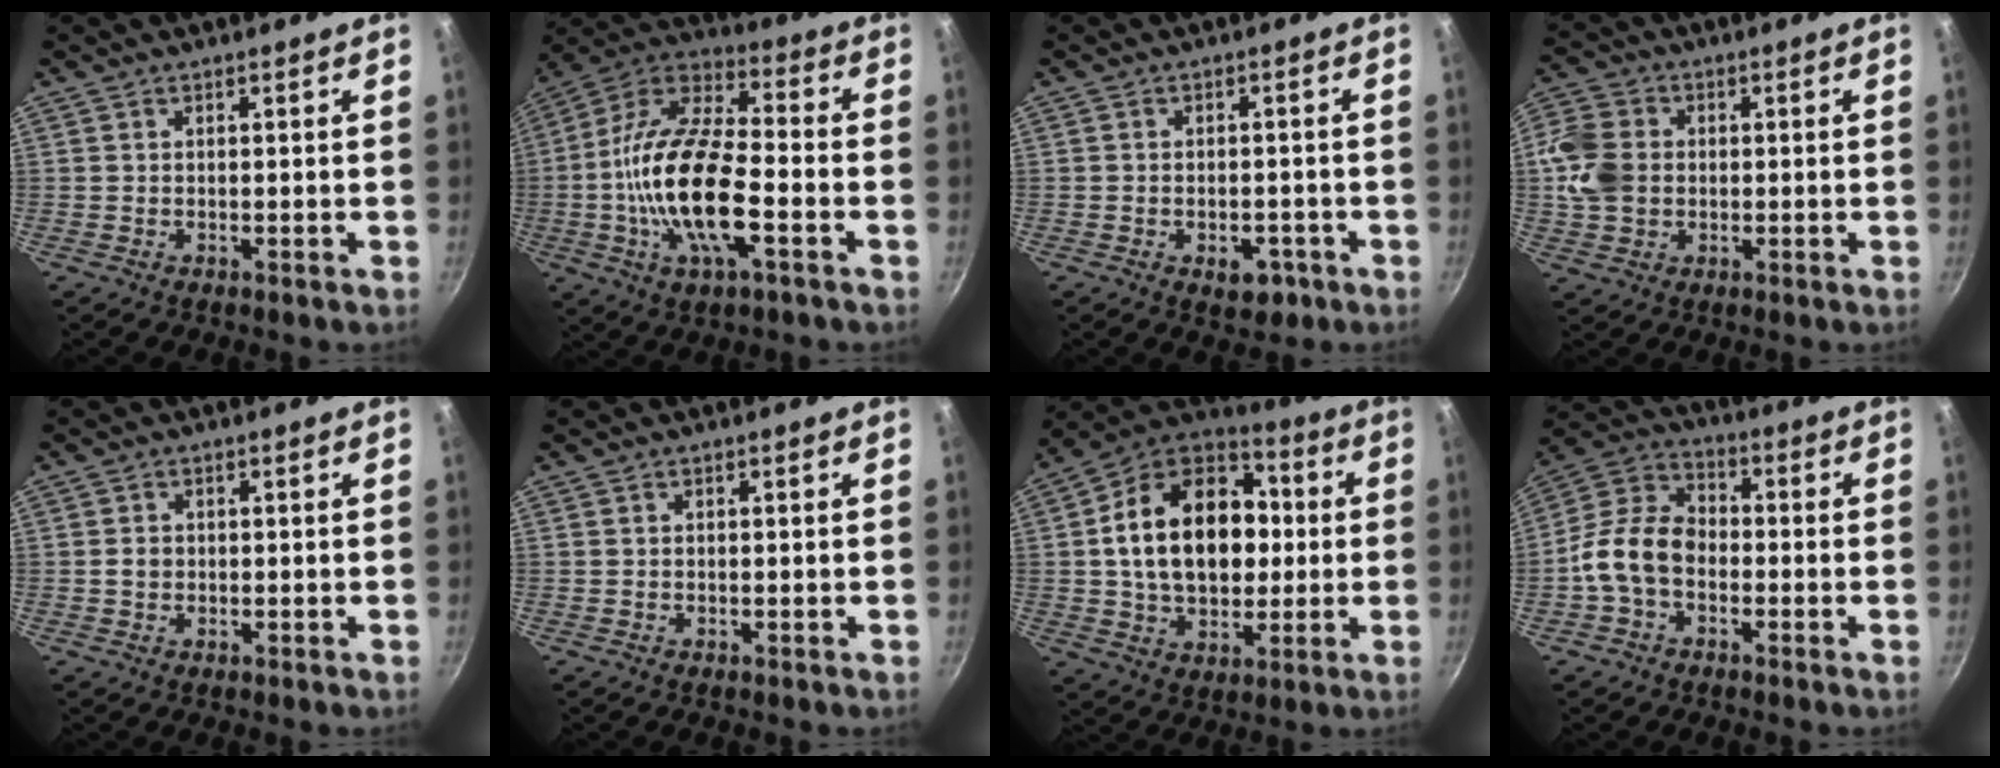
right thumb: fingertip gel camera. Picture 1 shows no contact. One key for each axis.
{"total": 20.3, "fx": -4.6, "fy": 8.1, "fz": 18.0, "tx": -0.339, "ty": 0.030, "tz": -0.104}
{"total": 4.5, "fx": -2.2, "fy": 2.7, "fz": 2.9, "tx": -0.023, "ty": 0.011, "tz": -0.022}
{"total": 10.6, "fx": 0.3, "fy": 8.6, "fz": 6.2, "tx": -0.113, "ty": 0.007, "tz": -0.007}
{"total": 1.8, "fx": -0.1, "fy": 1.6, "fz": 0.9, "tx": -0.009, "ty": 0.005, "tz": -0.003}
{"total": 0.0}
{"total": 22.7, "fx": 1.5, "fy": 16.0, "fz": 16.0, "tx": -0.239, "ty": 0.034, "tz": 0.018}
{"total": 11.0, "fx": -2.8, "fy": 7.7, "fz": 7.4, "tx": -0.117, "ty": 0.039, "tz": -0.075}